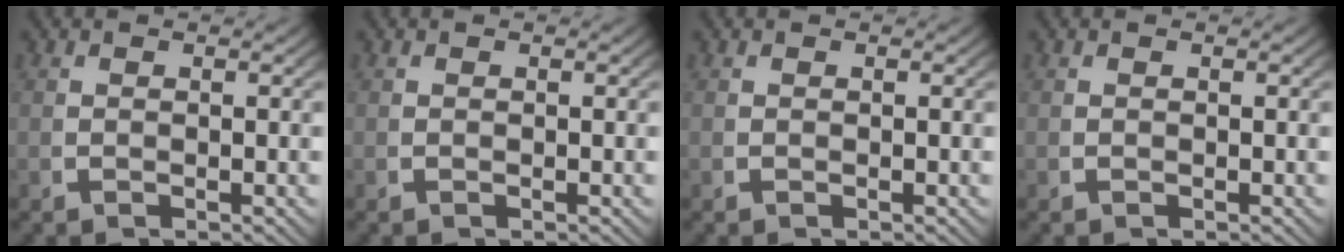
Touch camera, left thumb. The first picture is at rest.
{"total": 0.0}
{"total": 0.0}
{"total": 0.0}